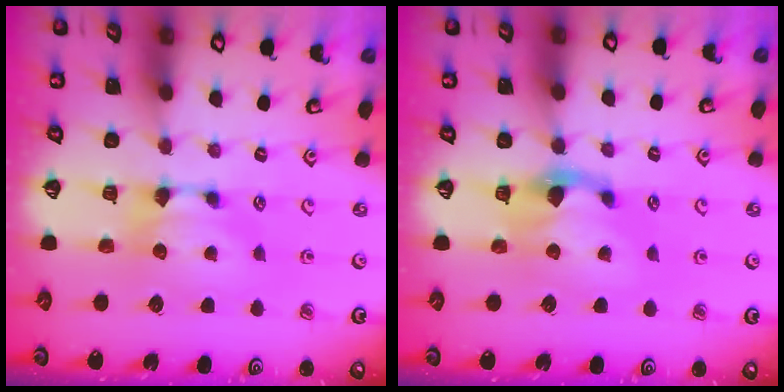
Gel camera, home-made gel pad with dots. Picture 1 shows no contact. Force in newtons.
{"total": 1.5, "press": 0.4, "slide": 1.4}